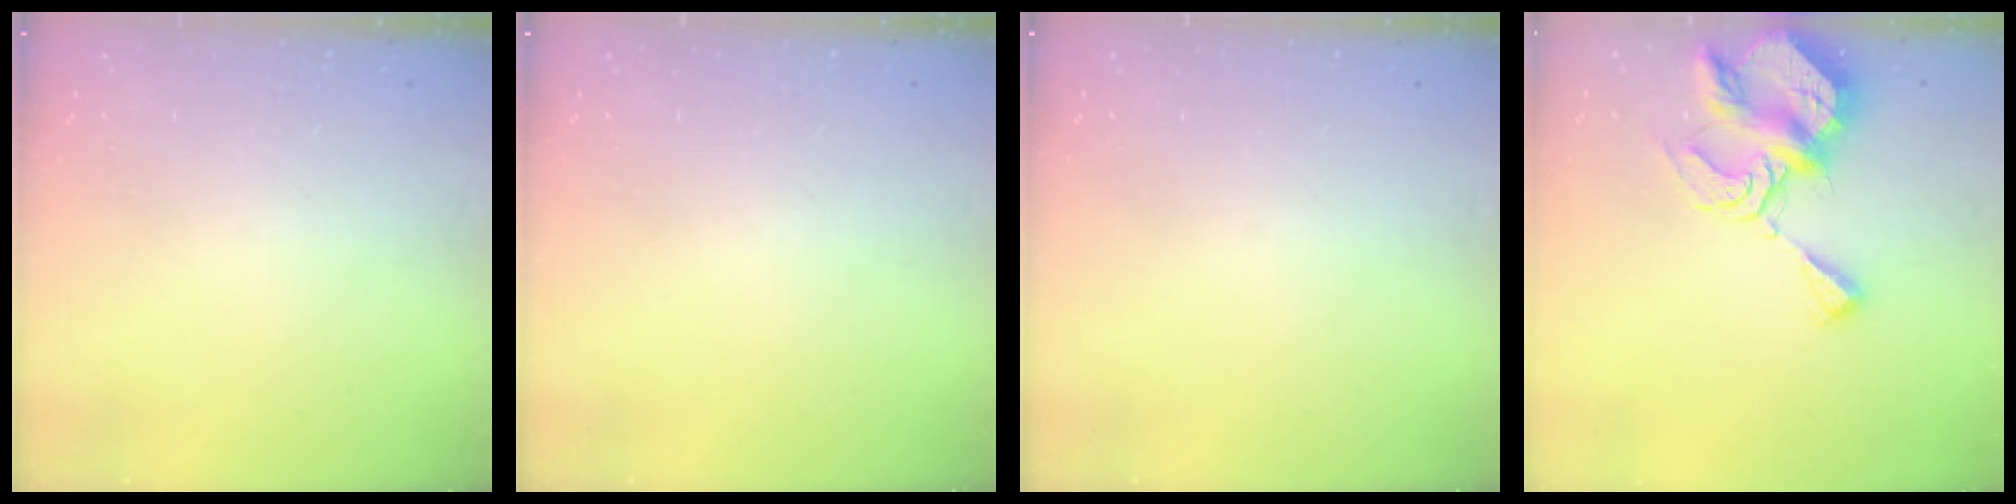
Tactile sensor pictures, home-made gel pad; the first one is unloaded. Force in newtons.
{"total": 0.0}
{"total": 0.0}
{"total": 10.0, "press": 10.0, "slide": 1.1}